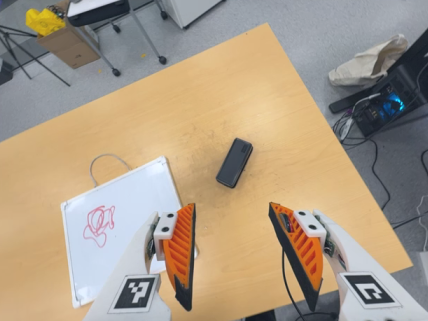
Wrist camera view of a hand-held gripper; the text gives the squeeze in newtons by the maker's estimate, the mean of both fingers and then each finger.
{"total": 0.0}